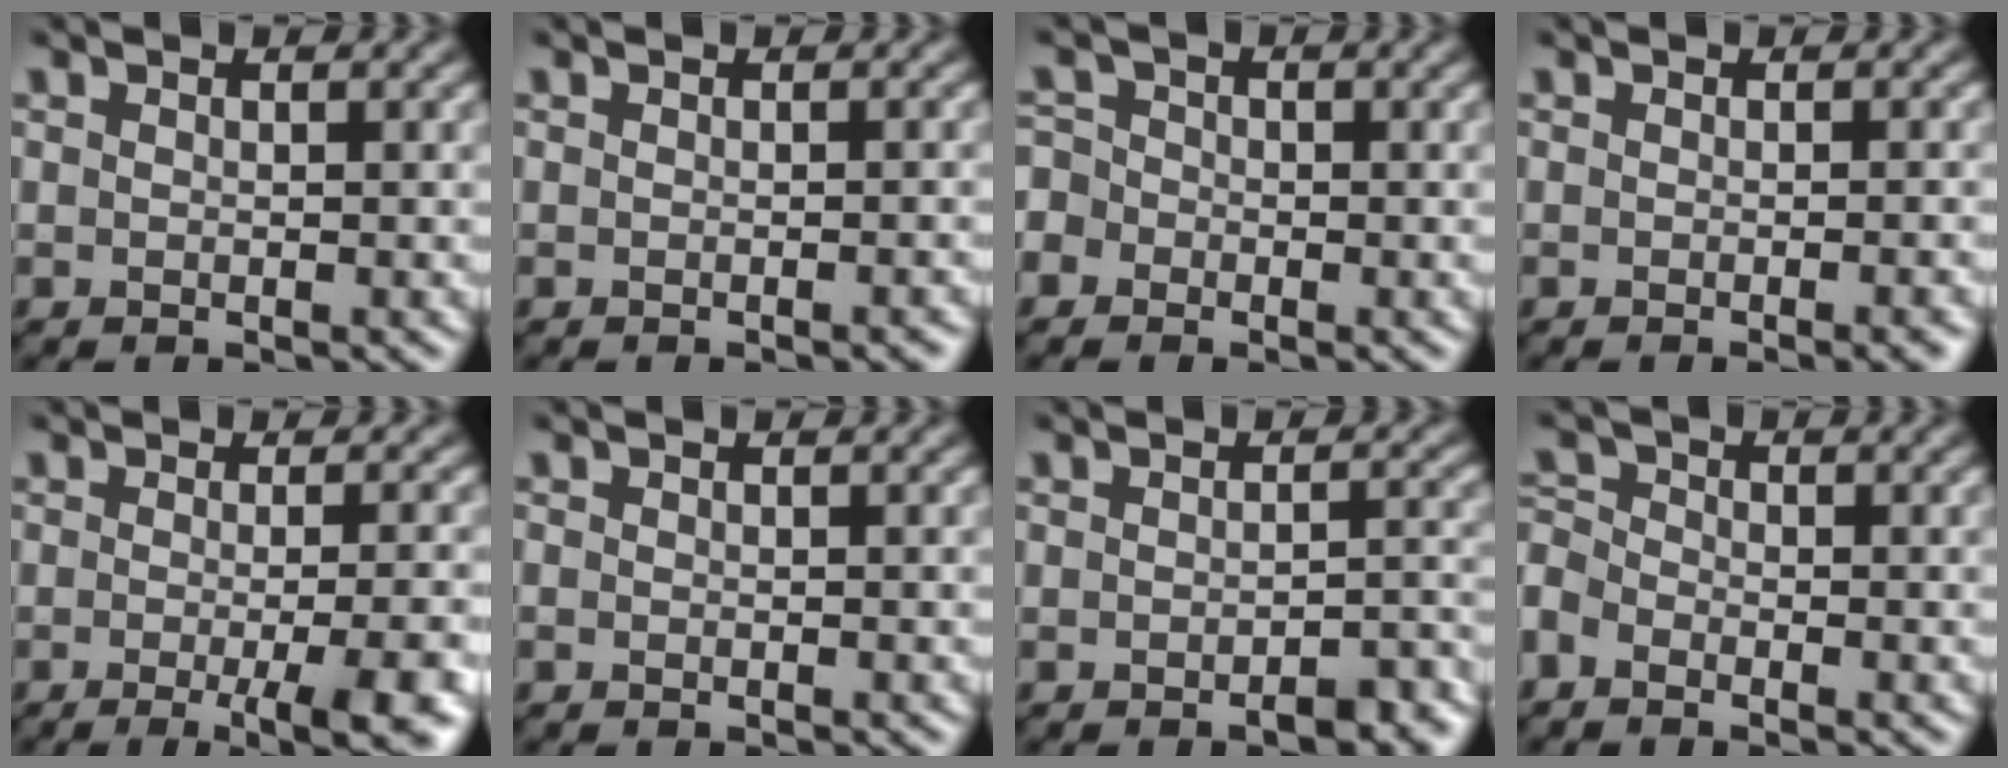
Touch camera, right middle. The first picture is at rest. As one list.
[{"total": 0.7, "force": [-0.6, 0.1, 0.4], "torque": [-0.004, 0.000, -0.009]}, {"total": 3.0, "force": [-1.6, 2.4, 0.6], "torque": [-0.003, 0.006, -0.043]}, {"total": 2.1, "force": [-1.3, 0.4, 1.6], "torque": [-0.013, 0.000, -0.018]}, {"total": 7.6, "force": [-2.9, 2.1, 6.7], "torque": [-0.070, -0.014, -0.031]}, {"total": 0.0}, {"total": 2.8, "force": [-2.0, 0.9, 1.7], "torque": [-0.022, 0.006, -0.026]}, {"total": 2.4, "force": [-1.7, 1.4, 1.0], "torque": [-0.027, 0.002, -0.051]}]